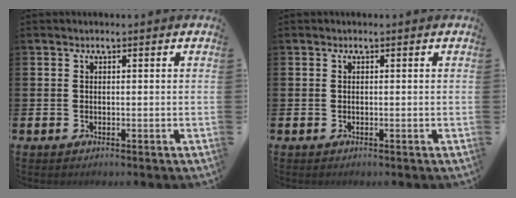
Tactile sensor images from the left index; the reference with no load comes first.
{"total": 0.0}